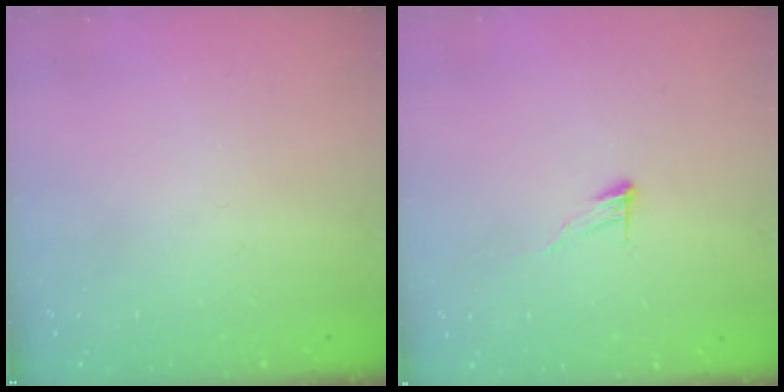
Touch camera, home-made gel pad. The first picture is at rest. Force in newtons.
{"total": 5.6, "press": 5.6, "slide": 0.2}